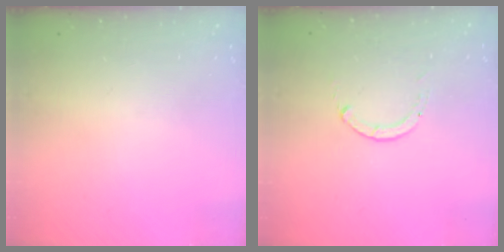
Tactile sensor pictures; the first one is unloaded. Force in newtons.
{"total": 0.0}